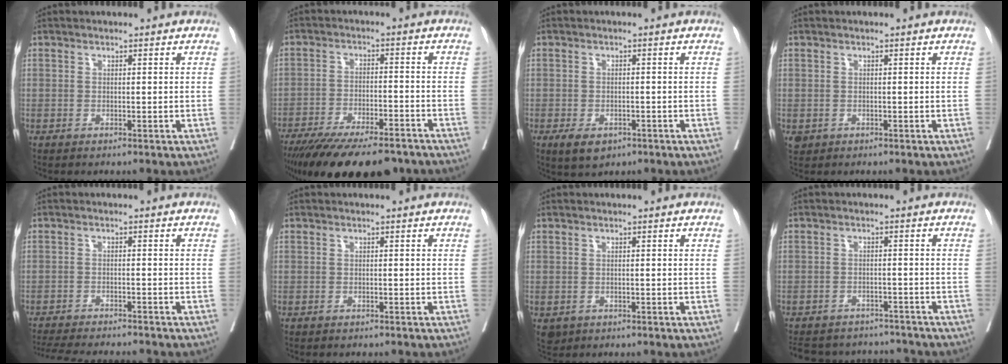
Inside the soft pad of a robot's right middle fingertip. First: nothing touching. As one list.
[{"total": 20.0, "force": [-16.4, 4.2, 10.5], "torque": [-0.169, -0.030, -0.242]}, {"total": 4.9, "force": [-3.1, 2.4, 2.9], "torque": [-0.049, -0.007, -0.048]}, {"total": 1.2, "force": [-0.3, 1.1, 0.4], "torque": [-0.010, 0.002, 0.003]}, {"total": 14.5, "force": [-13.2, 1.5, 5.8], "torque": [-0.115, -0.029, -0.185]}, {"total": 2.2, "force": [-2.0, 0.4, 1.0], "torque": [-0.019, -0.003, -0.024]}, {"total": 1.8, "force": [-0.8, 1.5, 0.6], "torque": [-0.010, 0.000, -0.004]}, {"total": 15.4, "force": [-14.1, 4.6, 3.9], "torque": [-0.105, 0.006, -0.181]}]